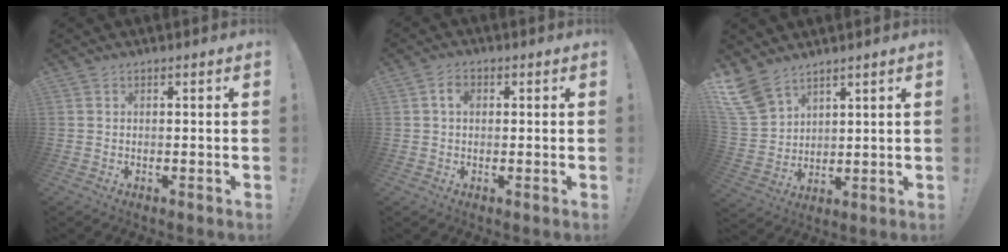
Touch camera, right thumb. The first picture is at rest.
{"total": 3.6, "force": [0.5, 2.5, 2.6], "torque": [-0.038, 0.005, 0.007]}
{"total": 10.0, "force": [7.6, 5.4, 3.7], "torque": [-0.083, -0.052, 0.151]}